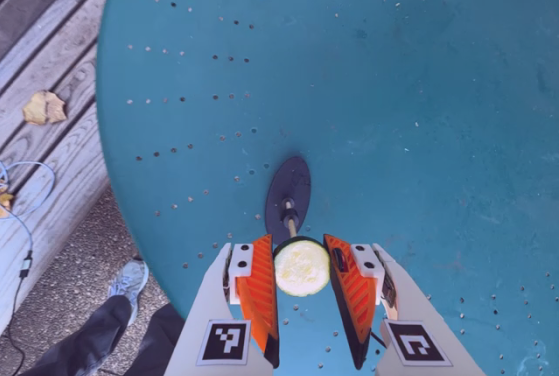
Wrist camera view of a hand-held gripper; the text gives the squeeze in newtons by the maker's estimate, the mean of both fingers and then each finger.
{"total": 12.0, "left": 12.4, "right": 11.6}